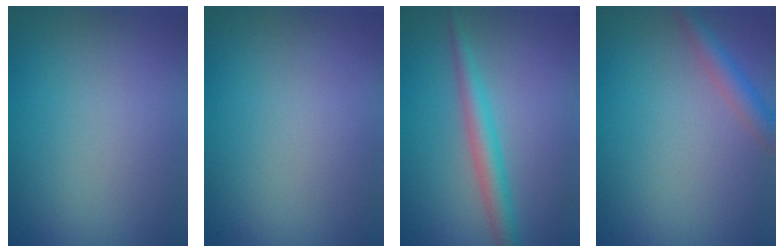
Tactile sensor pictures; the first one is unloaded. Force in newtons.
{"total": 0.0}
{"total": 2.9, "press": 2.9, "slide": 0.1}
{"total": 2.4, "press": 2.4, "slide": 0.1}